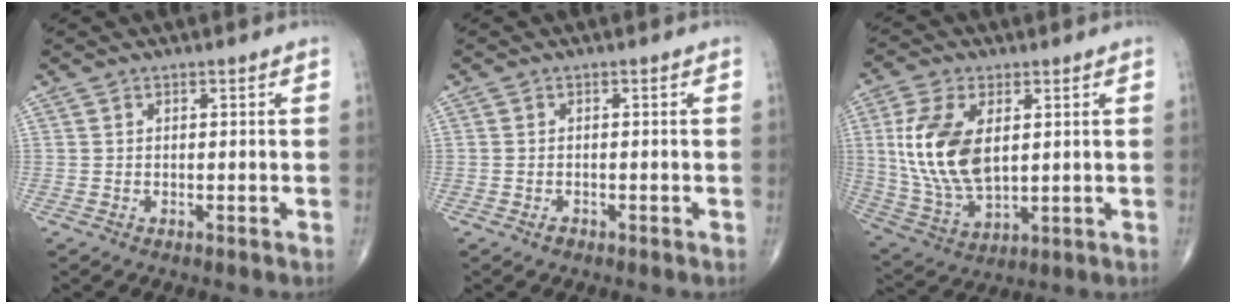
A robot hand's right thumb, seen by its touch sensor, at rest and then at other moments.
{"total": 0.9, "force": [-0.6, 0.6, 0.4], "torque": [-0.007, 0.003, -0.011]}
{"total": 15.5, "force": [2.9, 8.6, 12.6], "torque": [-0.256, -0.012, 0.066]}